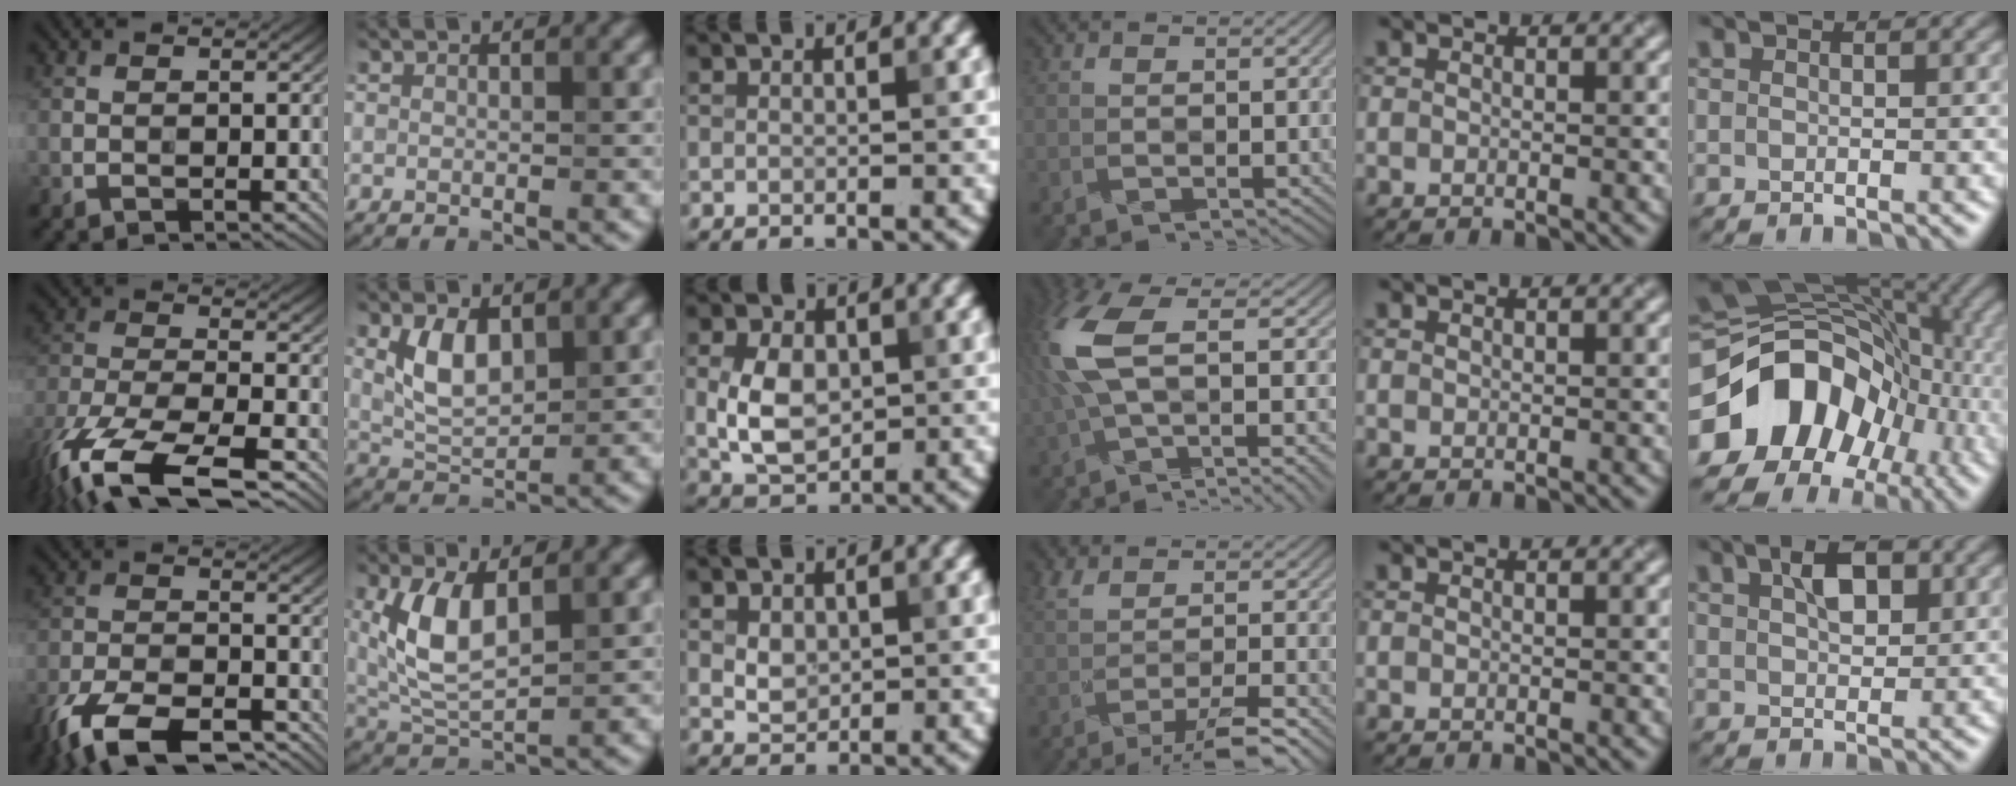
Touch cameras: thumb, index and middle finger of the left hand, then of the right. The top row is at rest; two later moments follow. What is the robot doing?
{"motion": "wrap", "object": "crepe paper"}